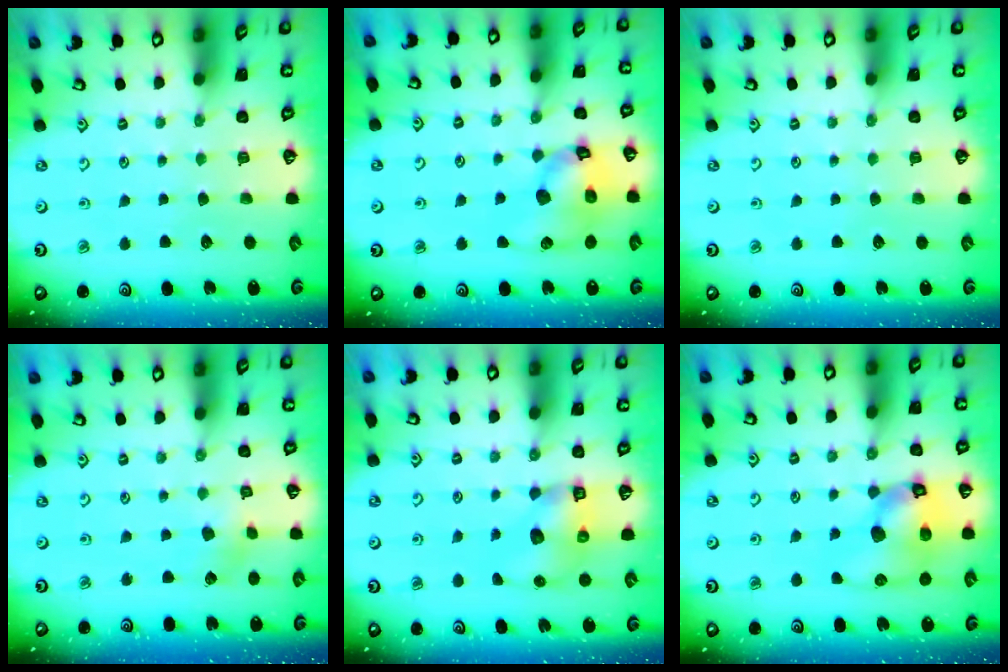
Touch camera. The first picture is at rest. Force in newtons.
{"total": 13.9, "press": 13.8, "slide": 1.0}
{"total": 0.0}
{"total": 3.0, "press": 3.0, "slide": 0.4}
{"total": 7.6, "press": 7.5, "slide": 0.9}
{"total": 14.1, "press": 13.9, "slide": 2.1}